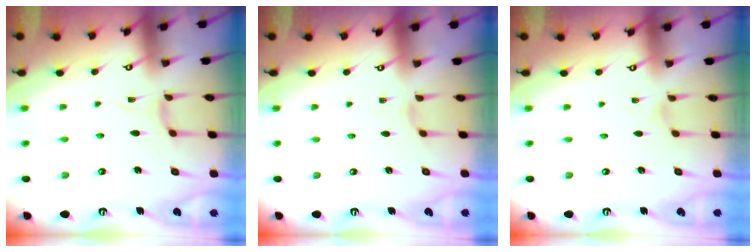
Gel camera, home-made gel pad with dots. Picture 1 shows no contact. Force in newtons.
{"total": 1.4, "press": 1.3, "slide": 0.4}
{"total": 0.0}